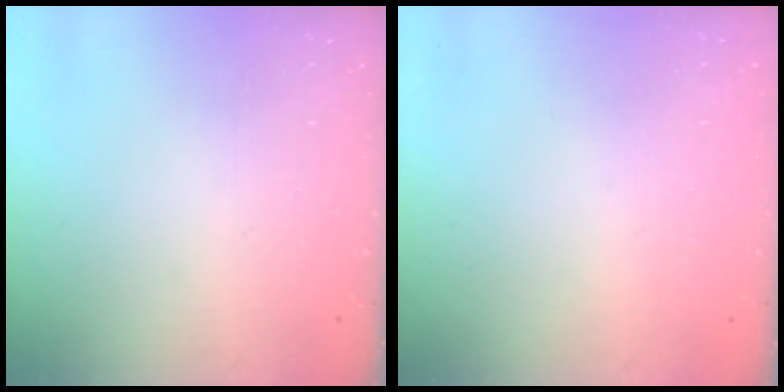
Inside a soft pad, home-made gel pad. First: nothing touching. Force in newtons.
{"total": 0.6, "press": 0.5, "slide": 0.1}